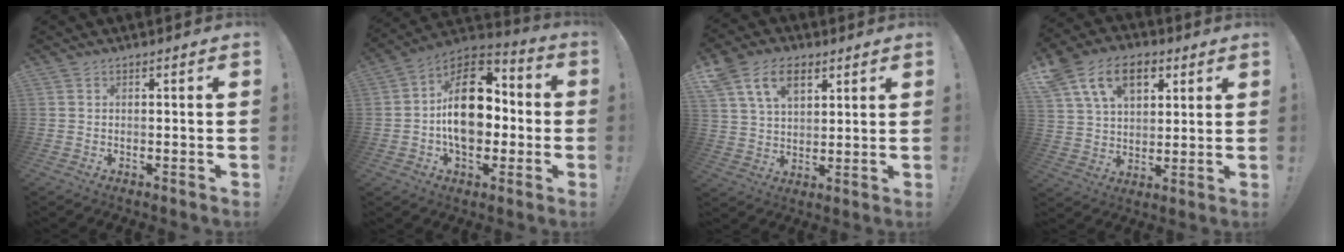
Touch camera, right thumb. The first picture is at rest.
{"total": 20.2, "force": [0.0, 13.6, 14.9], "torque": [-0.230, 0.018, 0.005]}
{"total": 13.3, "force": [6.9, 8.6, 7.4], "torque": [-0.126, -0.010, 0.134]}
{"total": 16.4, "force": [7.6, 11.2, 9.4], "torque": [-0.158, -0.015, 0.146]}